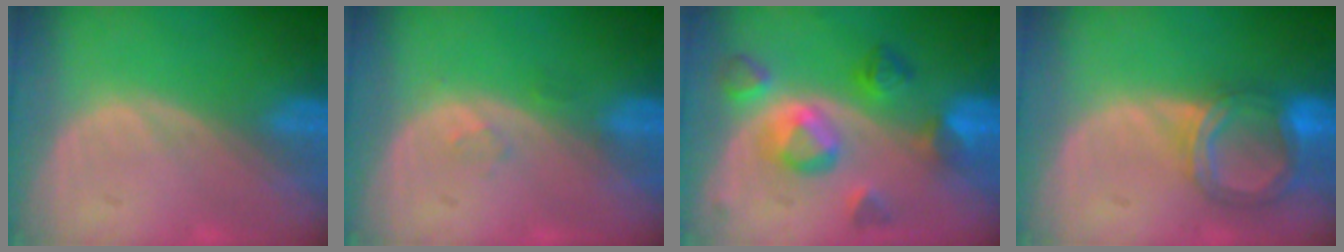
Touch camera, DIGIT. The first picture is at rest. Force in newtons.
{"total": 1.1, "press": 1.0, "slide": 0.1}
{"total": 7.6, "press": 7.3, "slide": 2.0}
{"total": 6.5, "press": 5.8, "slide": 2.9}